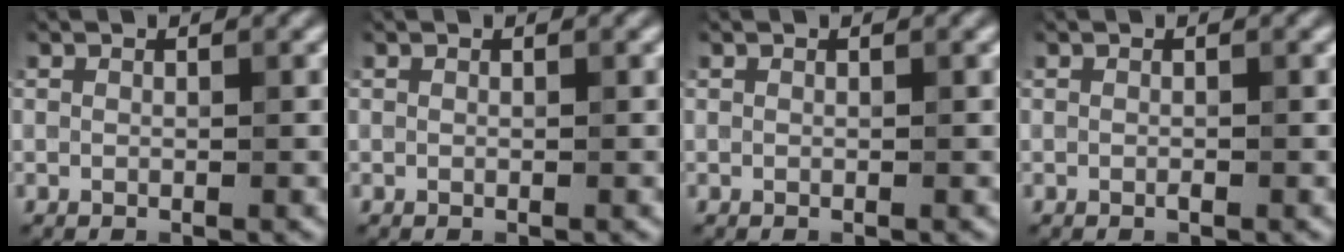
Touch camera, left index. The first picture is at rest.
{"total": 0.0}
{"total": 0.0}
{"total": 0.0}